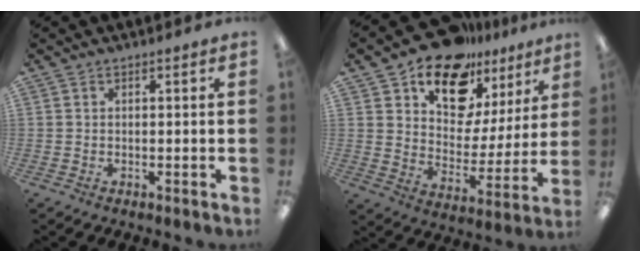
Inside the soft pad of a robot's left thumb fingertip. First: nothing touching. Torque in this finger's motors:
{"motor_torque": [0.43, 0.56, 1.40, -1.37, 0.06]}